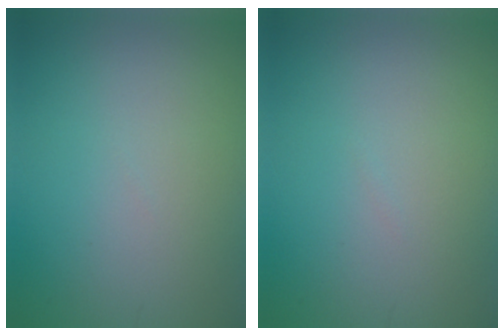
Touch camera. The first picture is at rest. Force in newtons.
{"total": 0.0}